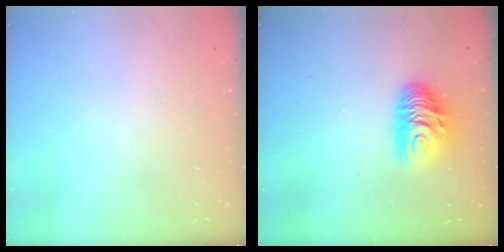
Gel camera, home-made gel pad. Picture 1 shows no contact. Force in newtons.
{"total": 10.3, "press": 10.2, "slide": 0.7}